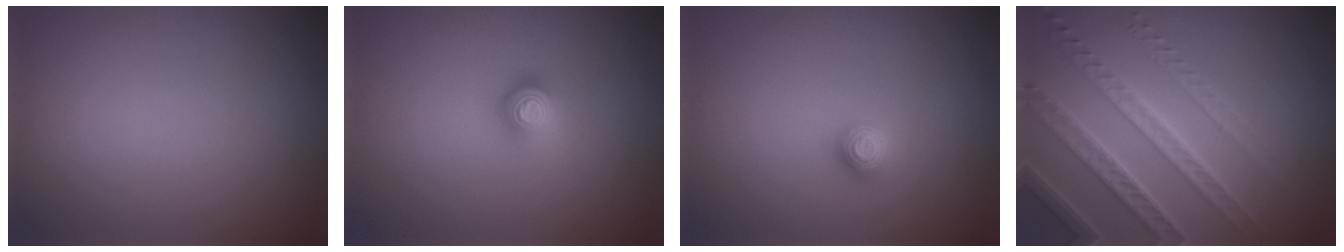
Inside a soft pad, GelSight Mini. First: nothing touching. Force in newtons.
{"total": 2.2, "press": 1.4, "slide": 1.7}
{"total": 1.1, "press": 1.1, "slide": 0.2}
{"total": 4.7, "press": 4.3, "slide": 1.8}